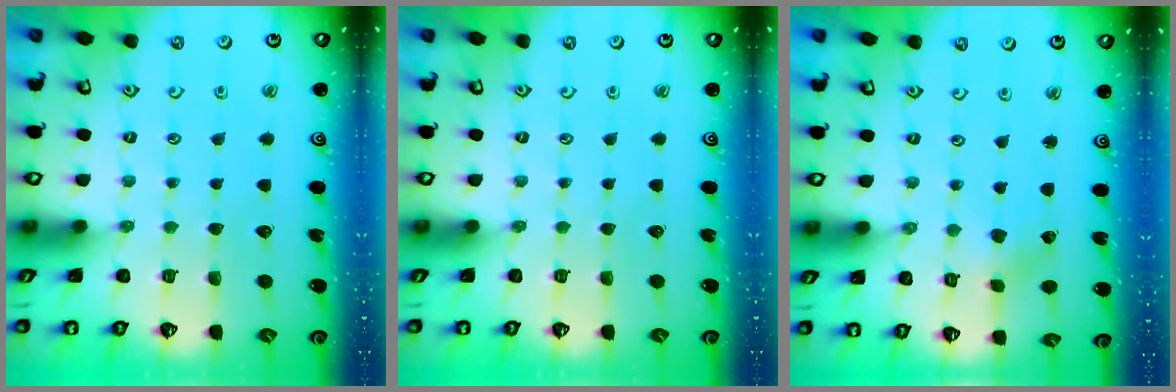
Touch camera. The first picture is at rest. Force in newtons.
{"total": 0.0}
{"total": 1.1, "press": 1.1, "slide": 0.1}